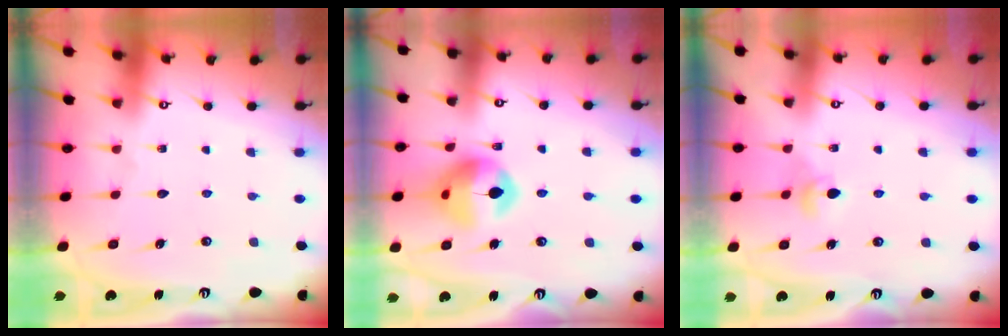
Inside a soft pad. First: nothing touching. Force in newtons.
{"total": 14.3, "press": 14.2, "slide": 1.7}
{"total": 4.3, "press": 4.3, "slide": 0.7}